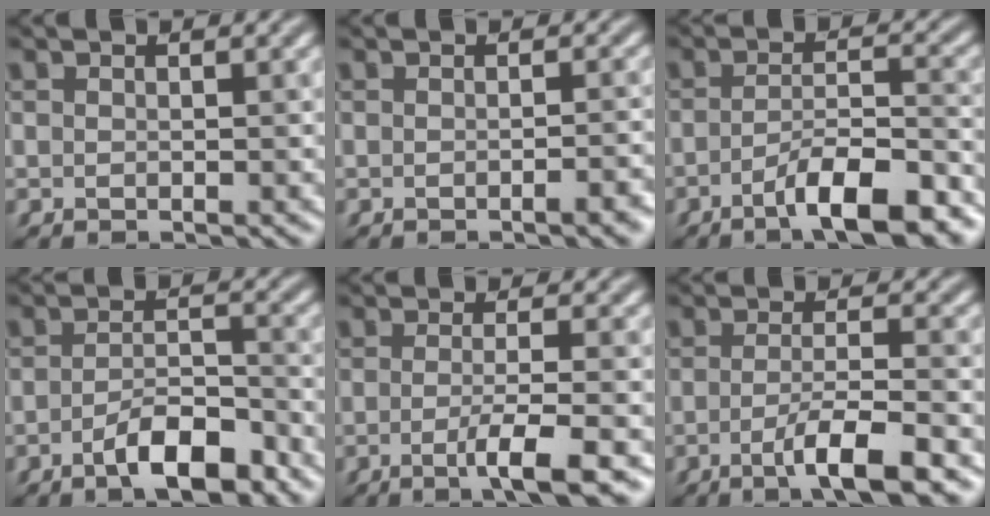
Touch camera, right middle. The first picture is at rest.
{"total": 2.1, "force": [-0.9, 0.5, 1.8], "torque": [-0.016, 0.003, -0.013]}
{"total": 8.1, "force": [-4.9, 2.0, 6.1], "torque": [-0.089, 0.001, -0.079]}
{"total": 5.0, "force": [-3.0, 1.6, 3.7], "torque": [-0.060, 0.004, -0.051]}
{"total": 4.1, "force": [-1.5, 0.7, 3.7], "torque": [-0.056, -0.002, -0.035]}
{"total": 5.0, "force": [-2.3, 0.8, 4.4], "torque": [-0.073, -0.001, -0.046]}